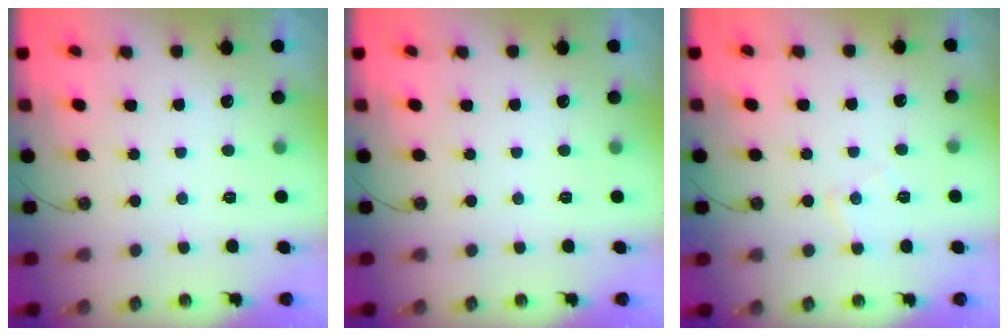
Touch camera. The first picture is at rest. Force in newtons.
{"total": 0.0}
{"total": 5.5, "press": 5.5, "slide": 0.3}